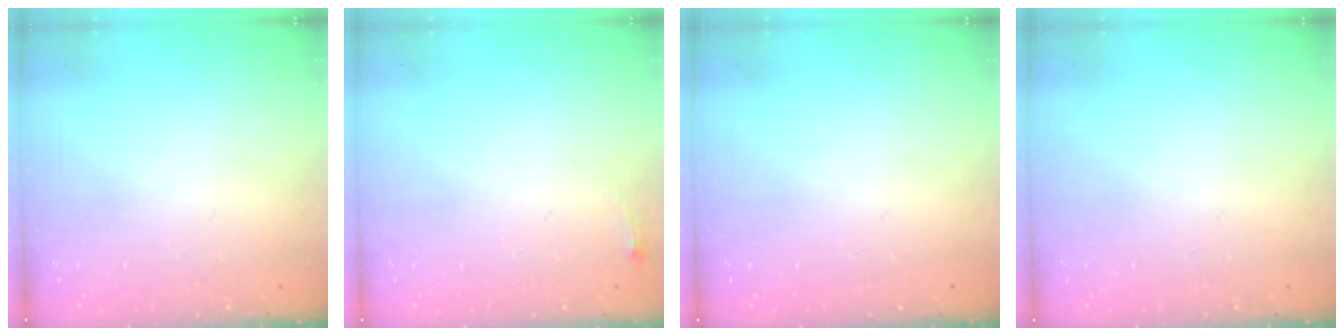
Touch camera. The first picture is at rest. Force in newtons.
{"total": 2.8, "press": 2.8, "slide": 0.4}
{"total": 0.0}
{"total": 0.0}